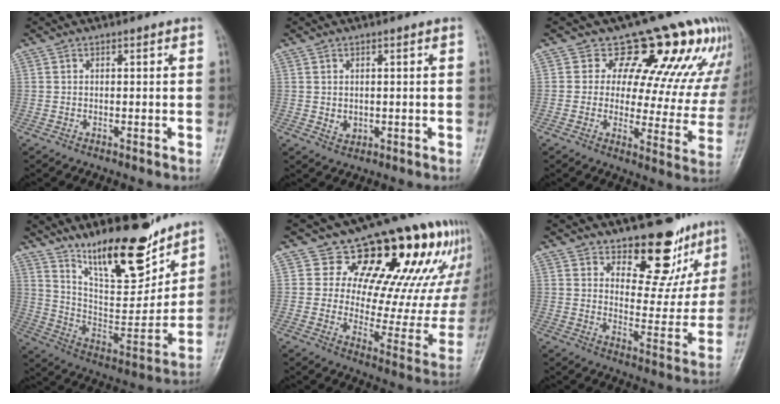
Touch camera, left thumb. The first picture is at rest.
{"total": 2.0, "force": [0.0, 1.7, 1.1], "torque": [-0.014, -0.002, 0.008]}
{"total": 16.4, "force": [11.0, 8.0, 9.2], "torque": [-0.055, -0.062, 0.122]}
{"total": 18.3, "force": [13.6, 5.8, 10.8], "torque": [-0.130, -0.090, 0.239]}
{"total": 24.9, "force": [14.0, 13.3, 15.7], "torque": [-0.149, -0.043, 0.207]}
{"total": 12.5, "force": [9.5, 5.9, 5.6], "torque": [-0.024, -0.074, 0.140]}